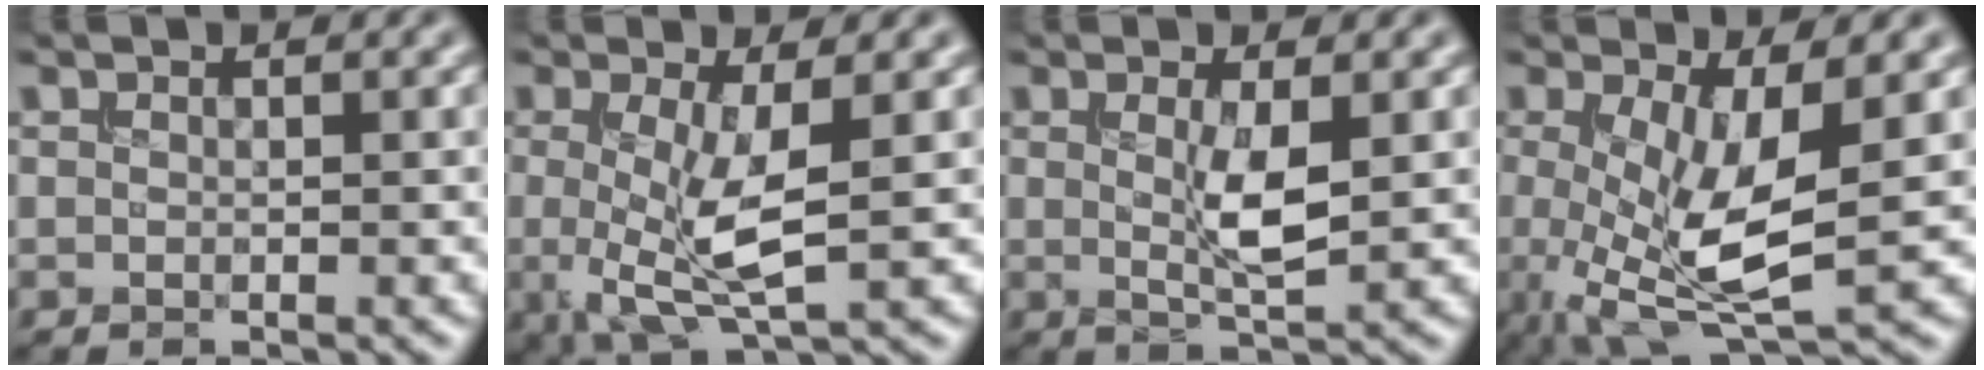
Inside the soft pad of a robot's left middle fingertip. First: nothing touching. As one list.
[{"total": 6.0, "force": [-0.3, 1.9, 5.7], "torque": [-0.119, -0.013, -0.005]}, {"total": 3.2, "force": [0.2, 0.7, 3.2], "torque": [-0.063, -0.009, 0.006]}, {"total": 7.9, "force": [-0.8, 2.6, 7.5], "torque": [-0.153, -0.014, -0.014]}]